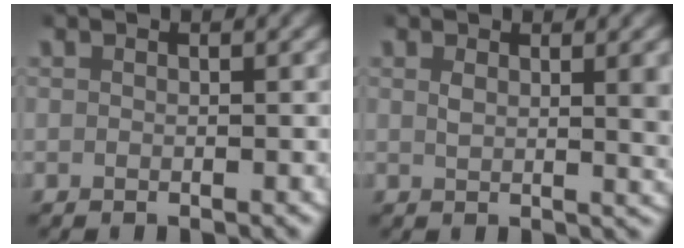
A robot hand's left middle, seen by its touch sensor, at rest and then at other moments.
{"total": 2.8, "force": [0.9, 0.6, 2.5], "torque": [-0.027, -0.008, 0.020]}